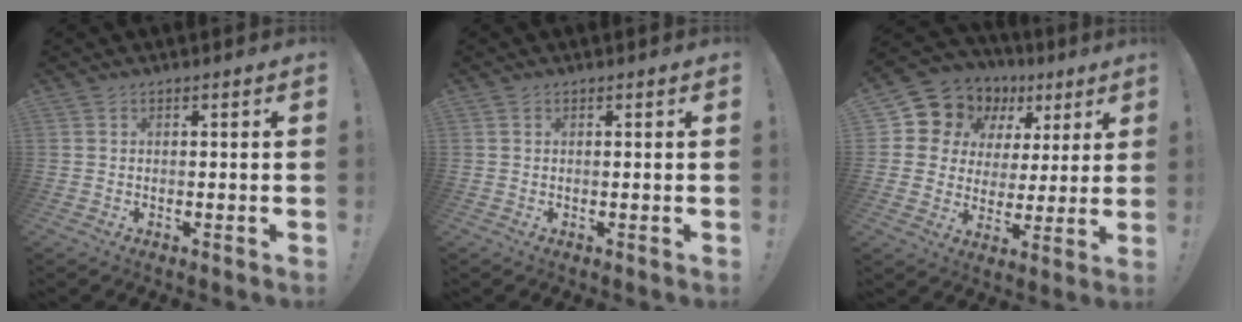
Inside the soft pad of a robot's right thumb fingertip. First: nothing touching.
{"total": 0.0}
{"total": 11.3, "force": [7.0, 8.3, 3.0], "torque": [-0.056, -0.055, 0.141]}